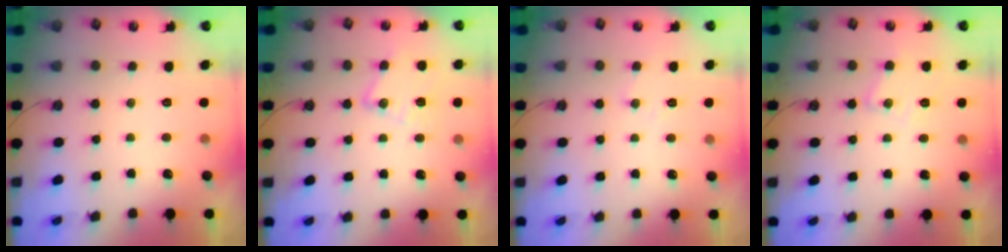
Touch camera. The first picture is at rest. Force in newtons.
{"total": 11.8, "press": 11.8, "slide": 0.5}
{"total": 6.4, "press": 6.3, "slide": 0.9}
{"total": 10.0, "press": 10.0, "slide": 0.7}